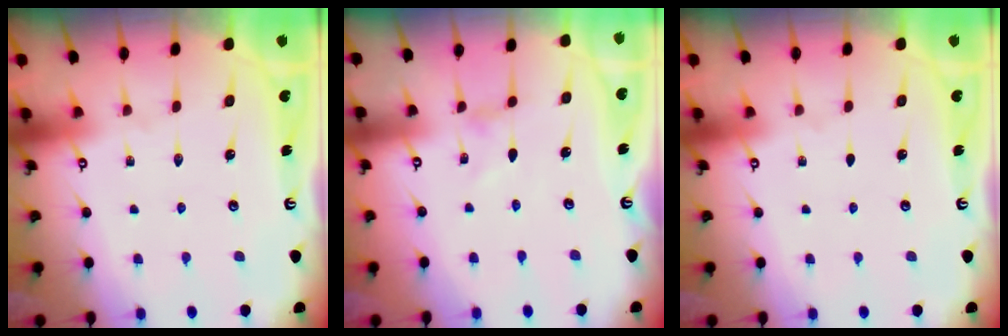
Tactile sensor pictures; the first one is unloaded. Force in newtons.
{"total": 0.0}
{"total": 0.0}